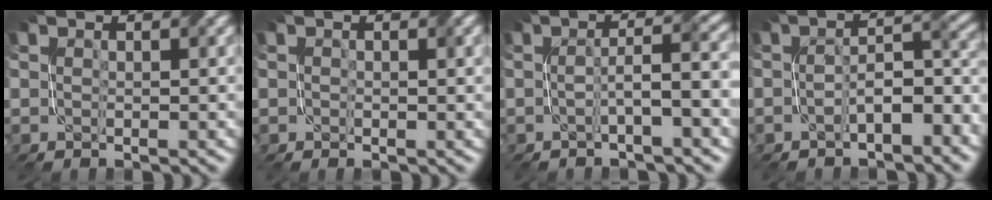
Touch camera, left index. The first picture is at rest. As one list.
[{"total": 0.9, "force": [0.1, 0.6, 0.7], "torque": [-0.007, 0.000, 0.001]}, {"total": 4.3, "force": [-0.9, 0.5, 4.2], "torque": [-0.068, 0.014, -0.022]}, {"total": 4.5, "force": [-2.1, 1.6, 3.6], "torque": [-0.061, 0.015, -0.037]}]